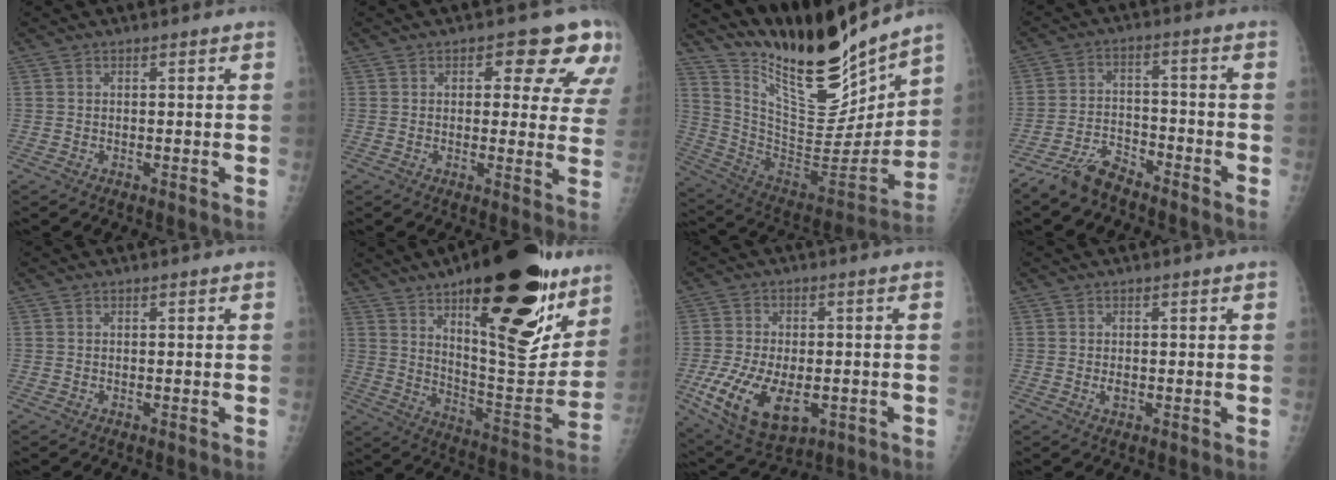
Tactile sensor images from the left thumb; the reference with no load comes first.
{"total": 11.5, "force": [6.0, 5.8, 7.9], "torque": [-0.037, -0.025, 0.059]}
{"total": 24.0, "force": [20.0, 5.4, 12.2], "torque": [-0.159, -0.118, 0.347]}
{"total": 6.7, "force": [-5.9, 2.2, 2.3], "torque": [-0.043, 0.030, -0.115]}
{"total": 0.0}
{"total": 32.3, "force": [16.9, 11.8, 25.0], "torque": [-0.322, -0.065, 0.255]}
{"total": 14.6, "force": [-4.3, 8.1, 11.4], "torque": [-0.215, -0.005, -0.056]}
{"total": 1.1, "force": [0.2, 0.7, 0.8], "torque": [-0.007, -0.001, 0.003]}